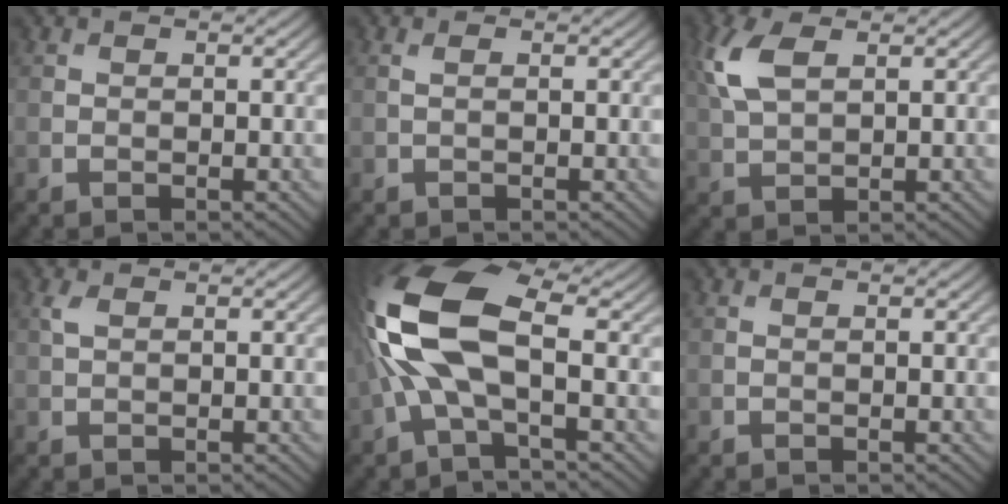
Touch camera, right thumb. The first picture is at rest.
{"total": 0.6, "force": [0.2, 0.1, 0.5], "torque": [-0.014, 0.001, 0.003]}
{"total": 6.3, "force": [2.6, 3.2, 4.8], "torque": [-0.130, 0.012, 0.051]}
{"total": 1.2, "force": [0.6, 0.5, 0.9], "torque": [-0.028, 0.003, 0.010]}
{"total": 12.9, "force": [0.4, 5.6, 11.7], "torque": [-0.284, 0.022, -0.006]}
{"total": 0.0}